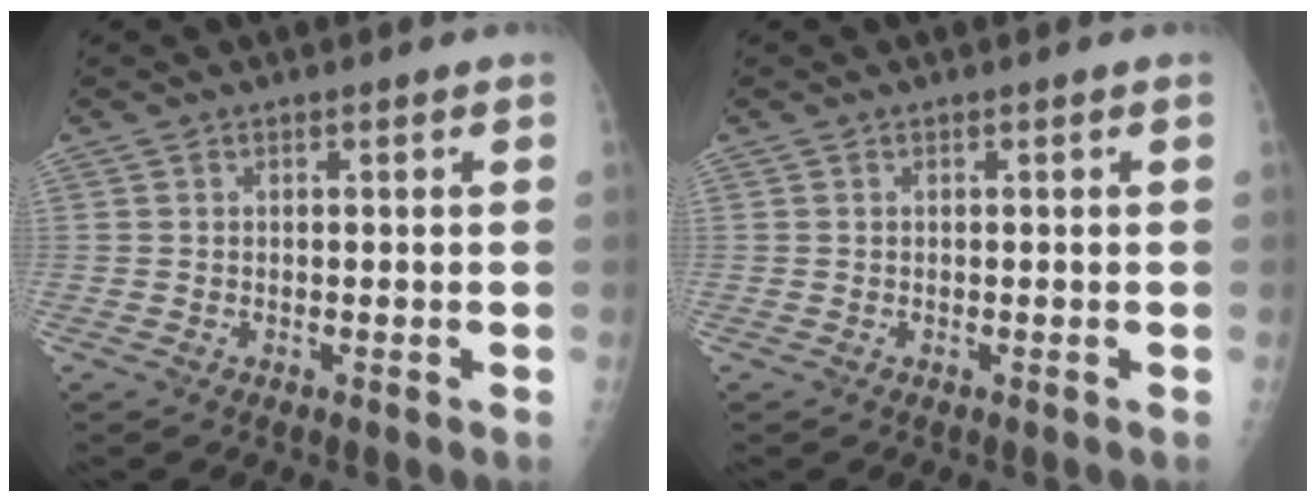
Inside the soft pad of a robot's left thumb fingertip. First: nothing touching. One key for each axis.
{"total": 0.0}